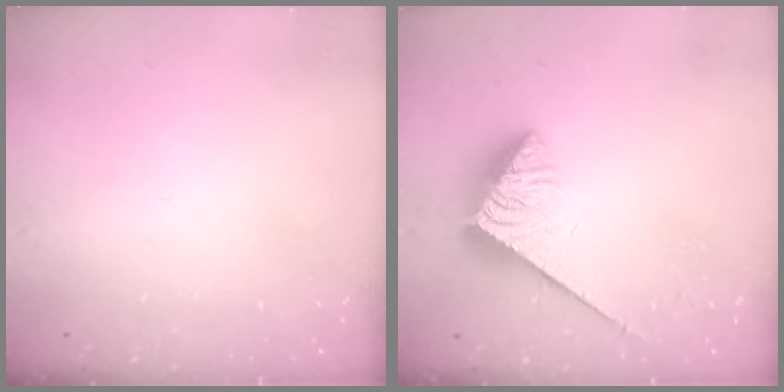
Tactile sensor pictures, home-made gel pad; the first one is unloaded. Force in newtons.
{"total": 3.8, "press": 3.8, "slide": 0.4}